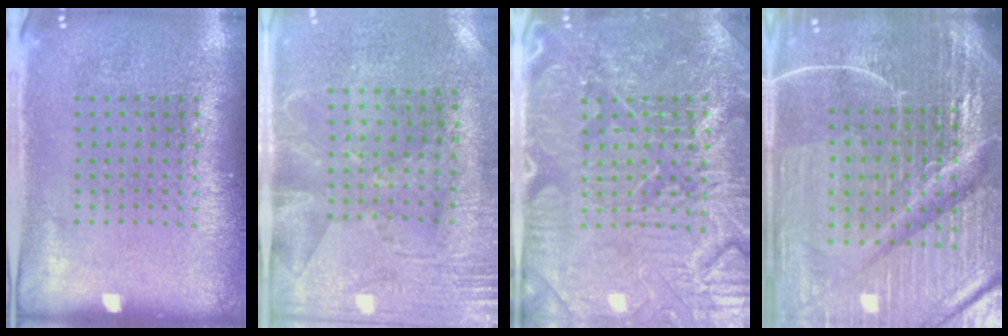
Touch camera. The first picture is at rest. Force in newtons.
{"total": 2.8, "press": 2.3, "slide": 1.5}
{"total": 4.9, "press": 4.7, "slide": 1.4}
{"total": 7.1, "press": 6.2, "slide": 3.5}